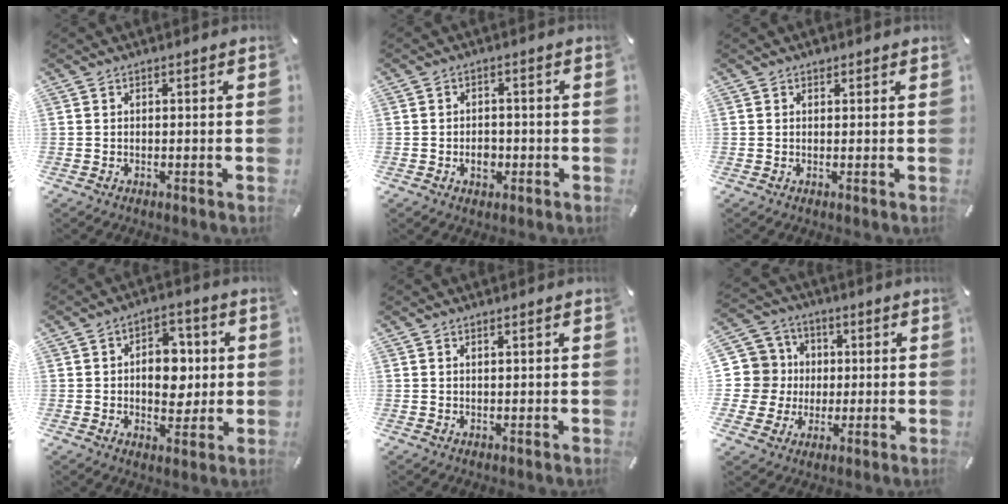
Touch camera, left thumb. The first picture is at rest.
{"total": 4.0, "force": [-1.1, 3.0, 2.3], "torque": [-0.033, 0.001, -0.019]}
{"total": 0.8, "force": [0.6, 0.6, 0.1], "torque": [0.006, -0.003, 0.009]}
{"total": 9.8, "force": [0.7, 6.7, 7.0], "torque": [-0.090, 0.002, 0.009]}
{"total": 0.7, "force": [0.5, -0.1, 0.5], "torque": [-0.010, -0.002, 0.008]}
{"total": 12.5, "force": [0.4, 12.3, 2.1], "torque": [-0.054, 0.004, 0.014]}